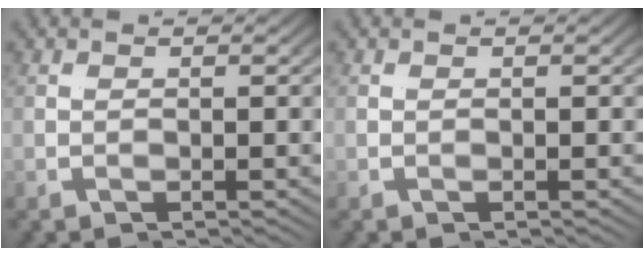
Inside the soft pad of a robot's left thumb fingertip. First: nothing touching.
{"total": 0.0}